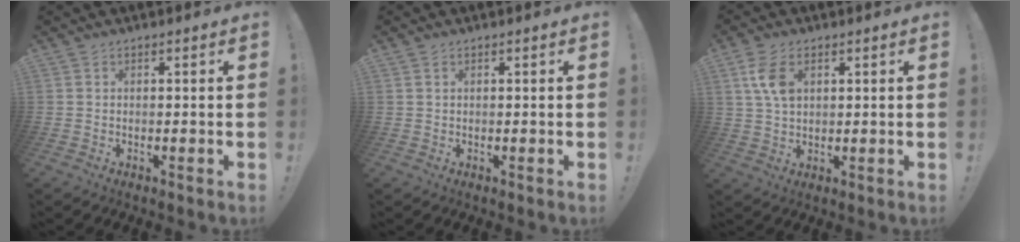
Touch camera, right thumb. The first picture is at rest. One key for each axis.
{"total": 0.7, "fx": 0.4, "fy": 0.4, "fz": 0.4, "tx": -0.009, "ty": 0.001, "tz": 0.008}
{"total": 7.8, "fx": 2.8, "fy": 4.8, "fz": 5.4, "tx": -0.106, "ty": -0.005, "tz": 0.051}